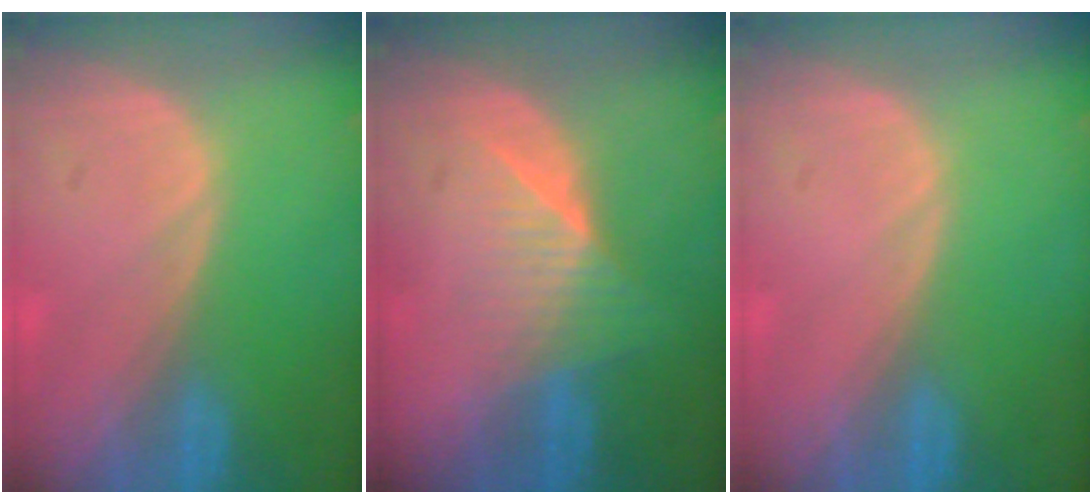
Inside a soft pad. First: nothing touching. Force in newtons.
{"total": 6.0, "press": 5.4, "slide": 2.7}
{"total": 0.0}